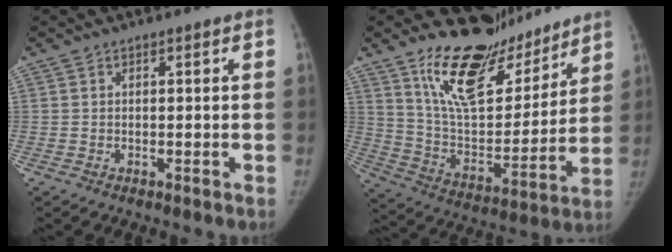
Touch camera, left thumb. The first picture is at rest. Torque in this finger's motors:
{"motor_torque": [0.31, 0.23, 1.37, -1.41, 0.33]}